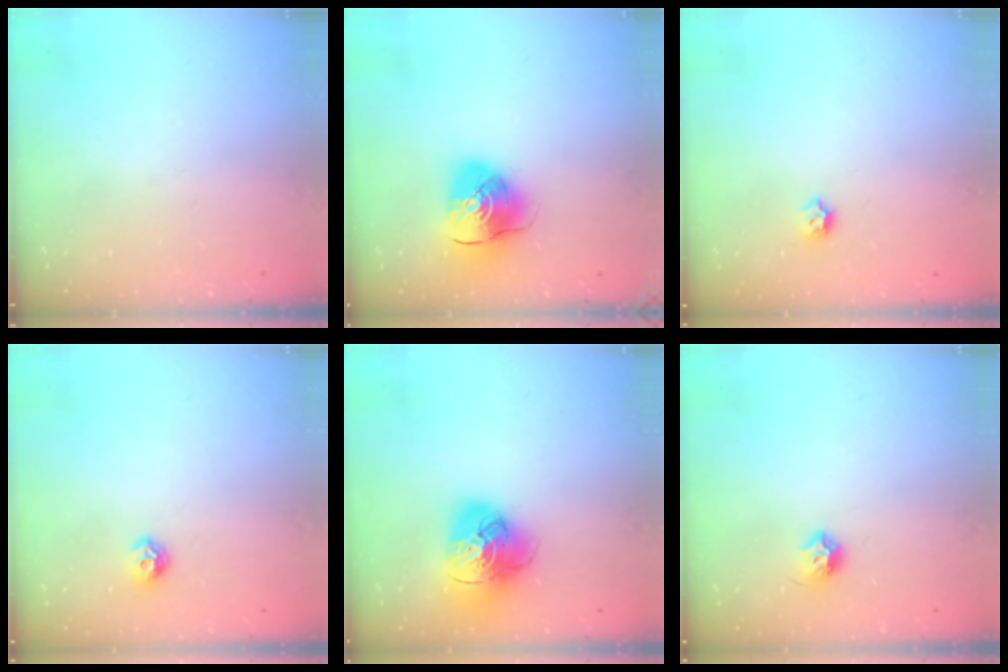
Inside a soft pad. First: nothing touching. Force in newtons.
{"total": 10.6, "press": 10.5, "slide": 1.5}
{"total": 3.7, "press": 3.6, "slide": 0.6}
{"total": 6.5, "press": 6.5, "slide": 0.7}
{"total": 15.5, "press": 15.4, "slide": 1.8}
{"total": 7.4, "press": 7.3, "slide": 1.2}